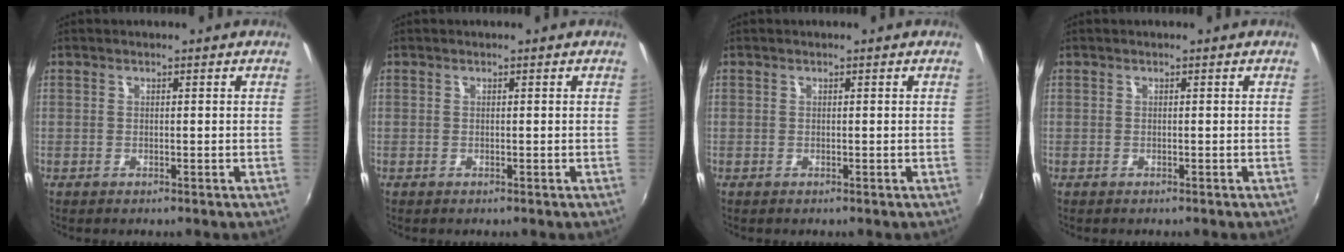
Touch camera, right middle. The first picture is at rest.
{"total": 0.0}
{"total": 0.0}
{"total": 0.0}